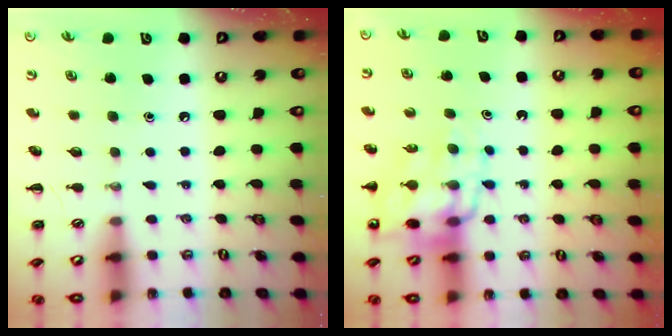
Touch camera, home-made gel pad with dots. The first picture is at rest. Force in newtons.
{"total": 15.0, "press": 14.5, "slide": 3.7}